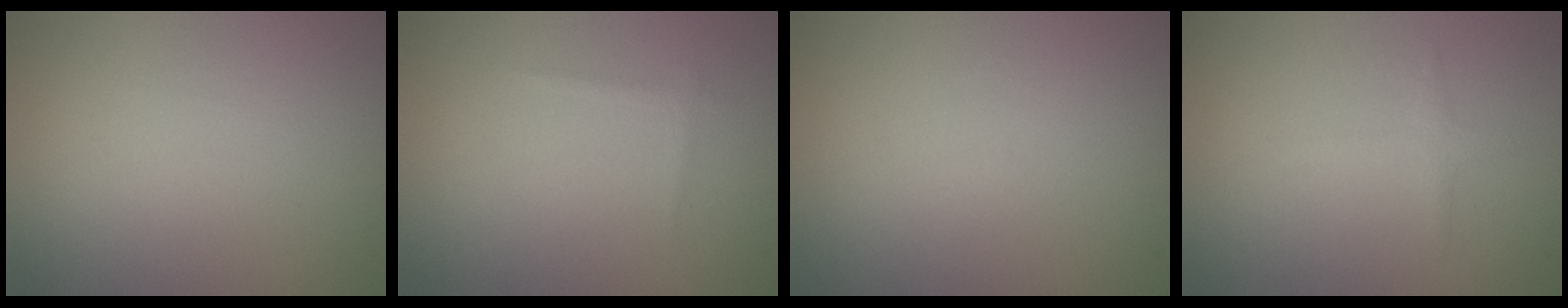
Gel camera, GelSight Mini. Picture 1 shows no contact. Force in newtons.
{"total": 0.6, "press": 0.6, "slide": 0.0}
{"total": 0.0}
{"total": 1.0, "press": 1.0, "slide": 0.1}